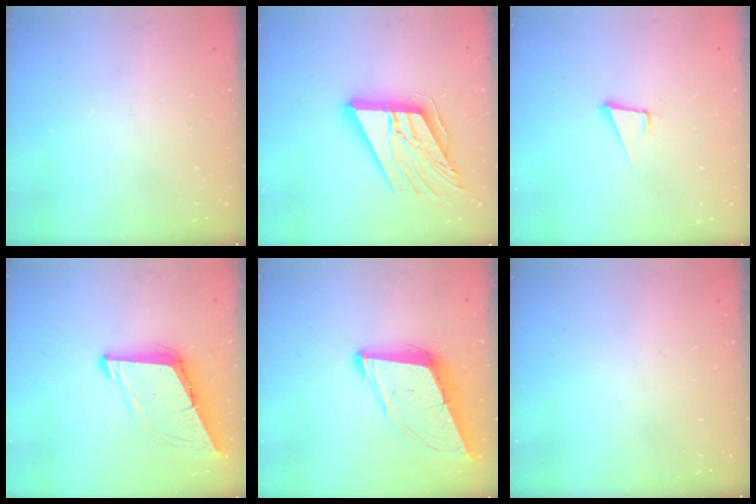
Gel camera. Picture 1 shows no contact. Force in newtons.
{"total": 18.9, "press": 18.8, "slide": 2.2}
{"total": 3.4, "press": 2.6, "slide": 2.2}
{"total": 9.1, "press": 9.0, "slide": 1.3}
{"total": 11.4, "press": 10.8, "slide": 3.7}
{"total": 0.0}